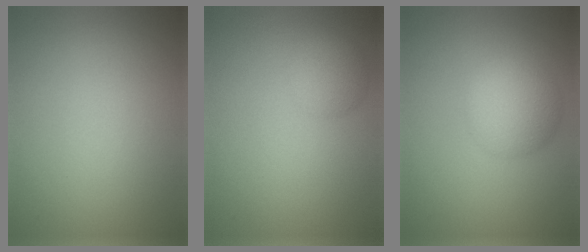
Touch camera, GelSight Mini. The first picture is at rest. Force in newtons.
{"total": 2.2, "press": 2.2, "slide": 0.1}
{"total": 4.4, "press": 4.4, "slide": 0.1}